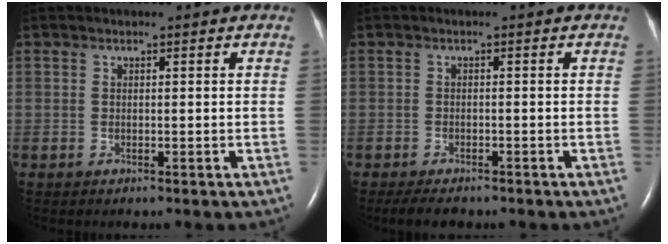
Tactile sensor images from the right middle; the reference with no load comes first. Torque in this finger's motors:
{"motor_torque": [0.29, -0.26, 0.00, 0.00]}